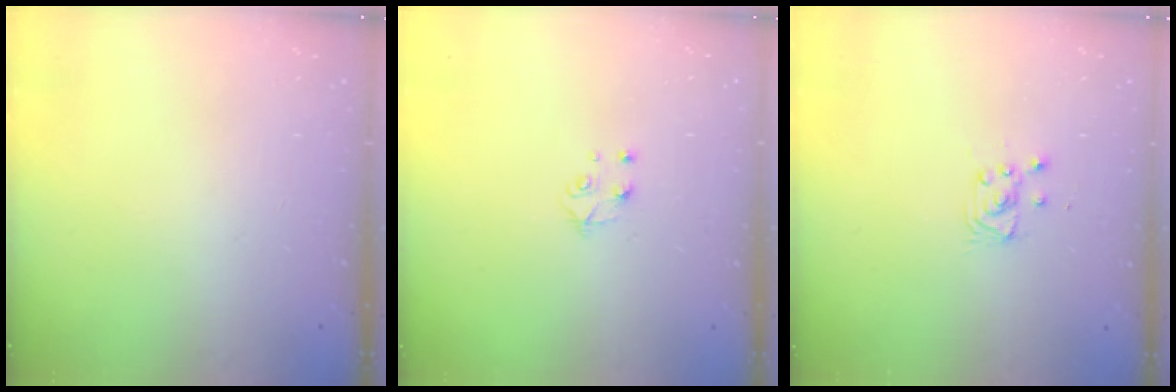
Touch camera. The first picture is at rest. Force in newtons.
{"total": 4.3, "press": 4.3, "slide": 0.5}
{"total": 2.9, "press": 2.9, "slide": 0.4}